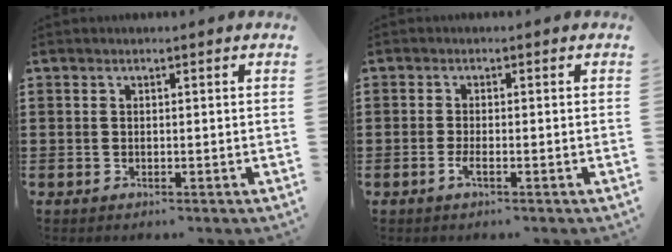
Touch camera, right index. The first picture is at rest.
{"total": 1.7, "force": [-0.9, 0.2, 1.5], "torque": [-0.034, -0.007, -0.018]}